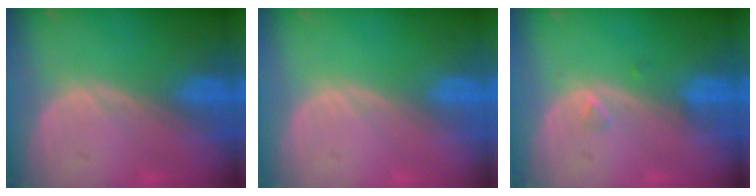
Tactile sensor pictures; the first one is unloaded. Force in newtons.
{"total": 0.0}
{"total": 1.0, "press": 1.0, "slide": 0.2}